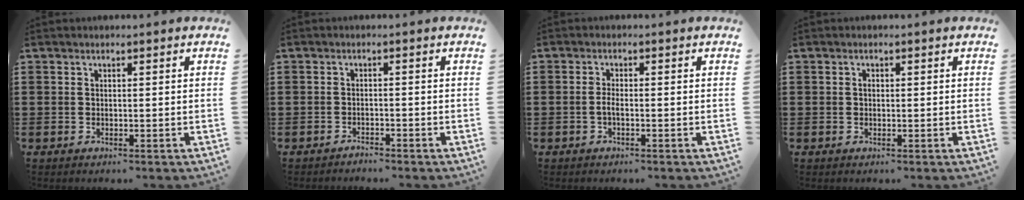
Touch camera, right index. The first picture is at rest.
{"total": 1.4, "force": [-1.3, 0.1, -0.1], "torque": [-0.003, 0.004, -0.030]}
{"total": 1.6, "force": [-0.7, 0.3, 1.4], "torque": [-0.041, -0.005, -0.017]}
{"total": 0.8, "force": [0.0, 0.5, 0.6], "torque": [-0.014, 0.001, -0.001]}